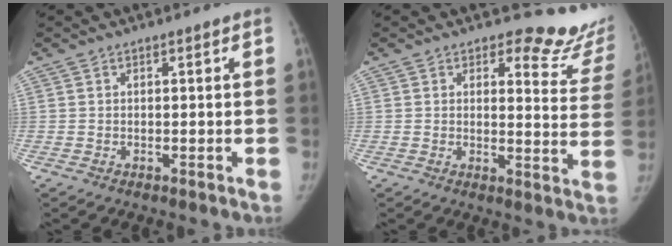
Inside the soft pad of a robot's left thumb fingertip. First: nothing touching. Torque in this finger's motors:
{"motor_torque": [-0.51, 0.20, 0.74, -0.26, 0.04]}